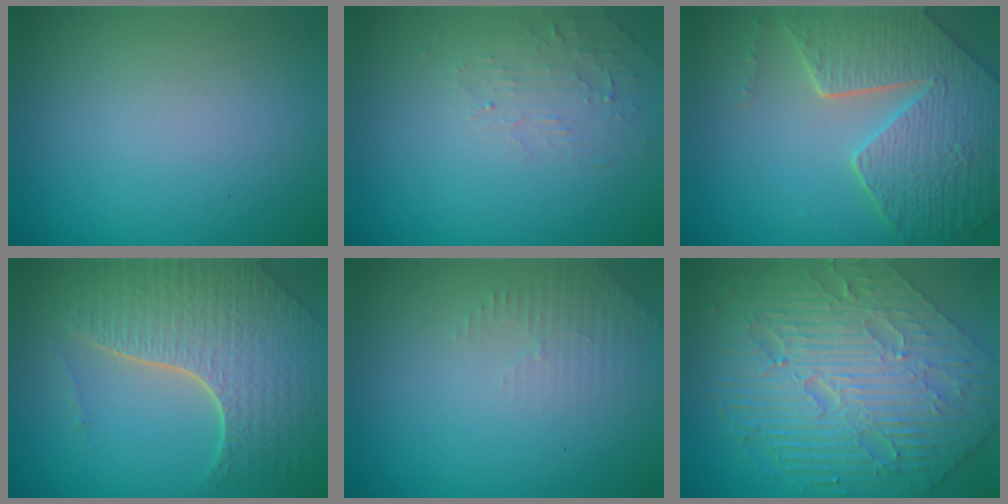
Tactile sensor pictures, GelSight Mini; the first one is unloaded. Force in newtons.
{"total": 2.0, "press": 1.9, "slide": 0.4}
{"total": 8.4, "press": 6.0, "slide": 5.8}
{"total": 7.3, "press": 5.2, "slide": 5.1}
{"total": 1.5, "press": 1.5, "slide": 0.4}
{"total": 10.7, "press": 7.2, "slide": 8.0}